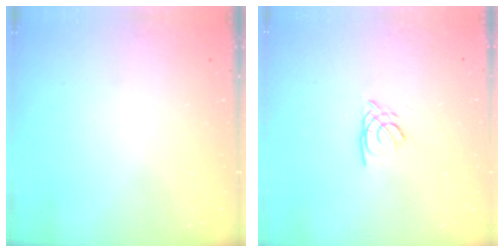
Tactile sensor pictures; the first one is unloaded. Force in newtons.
{"total": 2.2, "press": 2.2, "slide": 0.0}